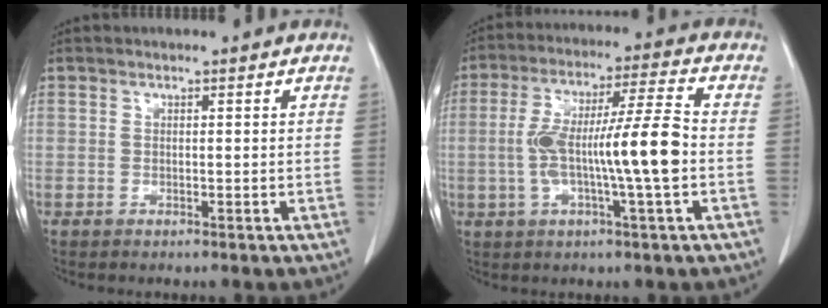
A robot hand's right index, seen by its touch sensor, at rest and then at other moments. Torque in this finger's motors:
{"motor_torque": [1.10, -0.53, 0.50, 0.21]}